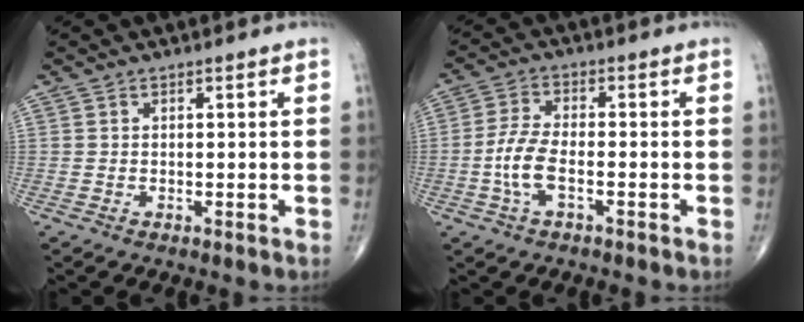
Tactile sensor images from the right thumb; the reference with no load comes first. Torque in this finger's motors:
{"motor_torque": [0.34, 0.01, 0.73, -0.03, 0.21]}